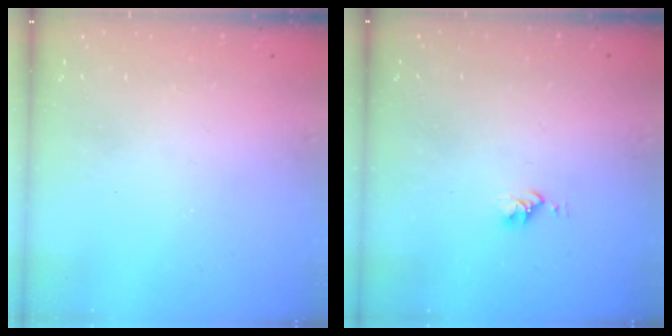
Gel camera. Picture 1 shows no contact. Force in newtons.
{"total": 2.8, "press": 2.8, "slide": 0.4}